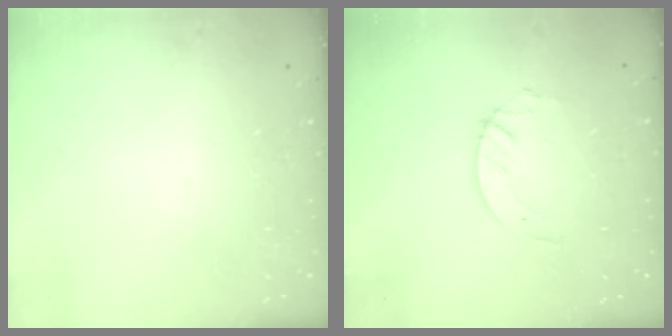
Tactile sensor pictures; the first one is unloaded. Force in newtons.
{"total": 4.5, "press": 4.4, "slide": 0.4}